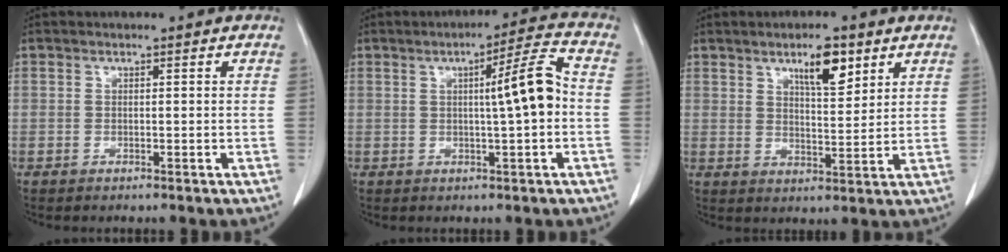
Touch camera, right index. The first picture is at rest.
{"total": 7.6, "force": [0.1, -0.2, 7.6], "torque": [-0.111, 0.011, -0.003]}
{"total": 6.7, "force": [3.9, 1.8, 5.1], "torque": [-0.086, -0.001, 0.066]}